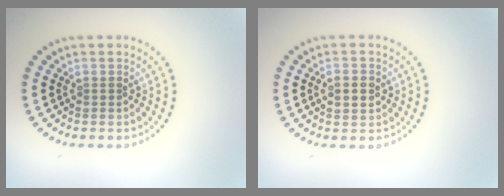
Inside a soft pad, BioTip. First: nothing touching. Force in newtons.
{"total": 2.7, "press": 2.7, "slide": 0.0}